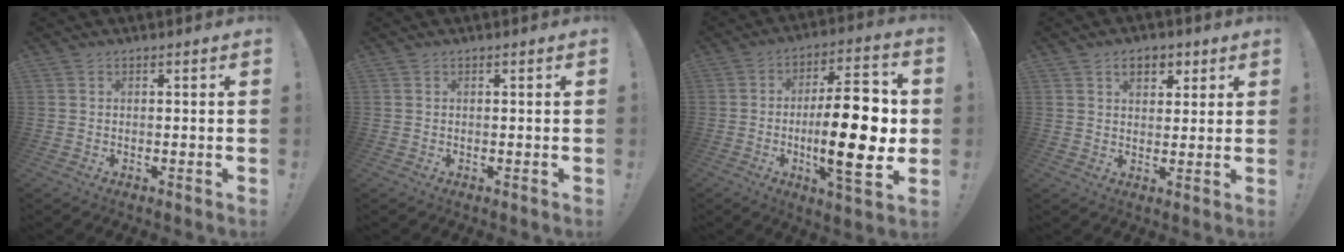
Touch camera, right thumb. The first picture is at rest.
{"total": 0.0}
{"total": 21.1, "force": [-1.7, 6.6, 19.9], "torque": [-0.315, -0.002, -0.028]}
{"total": 6.3, "force": [3.0, 4.2, 3.7], "torque": [-0.049, -0.002, 0.051]}